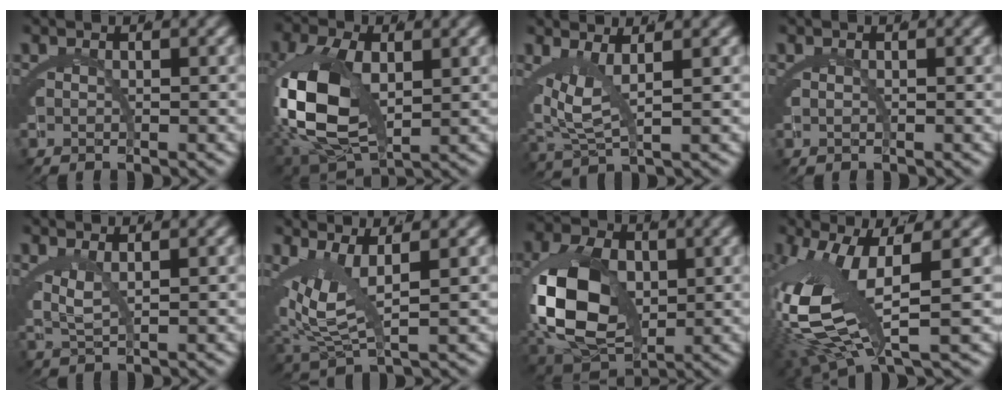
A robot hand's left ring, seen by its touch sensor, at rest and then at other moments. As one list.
[{"total": 11.1, "force": [-1.0, 7.1, 8.4], "torque": [-0.219, -0.046, 0.007]}, {"total": 4.5, "force": [0.4, 2.9, 3.4], "torque": [-0.086, -0.021, 0.013]}, {"total": 0.0}, {"total": 2.4, "force": [0.8, 1.3, 1.8], "torque": [-0.055, -0.014, 0.022]}, {"total": 6.2, "force": [1.0, 3.9, 4.7], "torque": [-0.107, -0.017, 0.022]}, {"total": 12.9, "force": [-0.9, 9.4, 8.8], "torque": [-0.194, -0.038, -0.001]}, {"total": 9.5, "force": [-0.8, 4.3, 8.5], "torque": [-0.192, -0.013, 0.002]}]